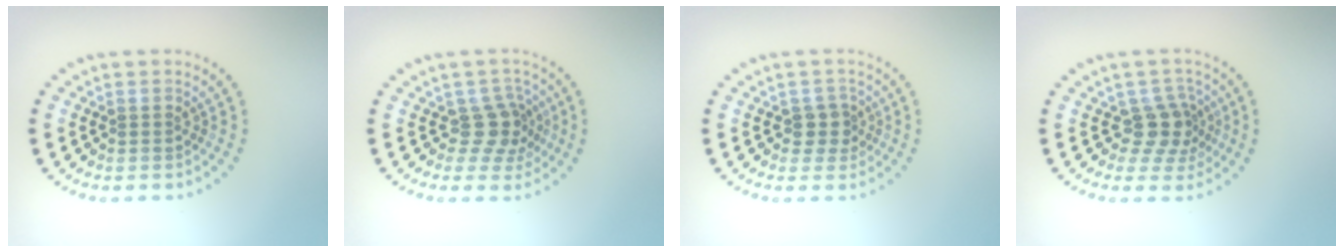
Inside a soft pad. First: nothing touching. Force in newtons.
{"total": 2.7, "press": 2.1, "slide": 1.7}
{"total": 1.8, "press": 1.5, "slide": 1.0}
{"total": 2.9, "press": 2.1, "slide": 1.9}